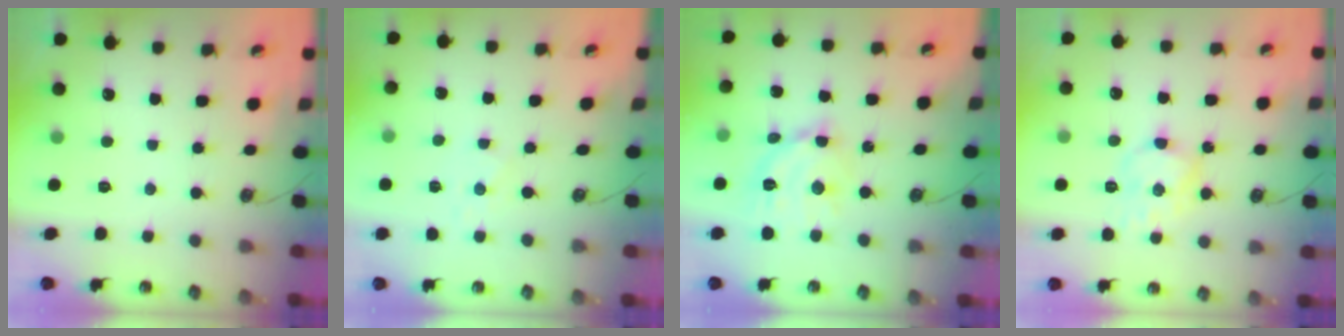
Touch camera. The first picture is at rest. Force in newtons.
{"total": 2.7, "press": 2.7, "slide": 0.4}
{"total": 12.7, "press": 12.7, "slide": 0.7}
{"total": 8.8, "press": 8.8, "slide": 0.6}